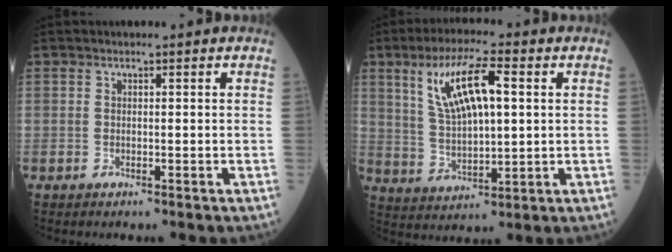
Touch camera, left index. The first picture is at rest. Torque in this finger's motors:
{"motor_torque": [1.09, -1.05, 0.50, 0.16]}